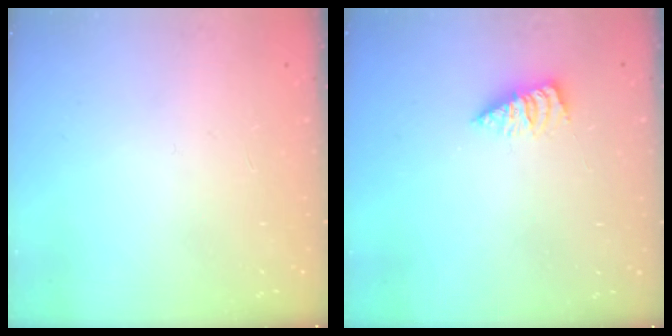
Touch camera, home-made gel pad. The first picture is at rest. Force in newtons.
{"total": 2.5, "press": 2.5, "slide": 0.3}